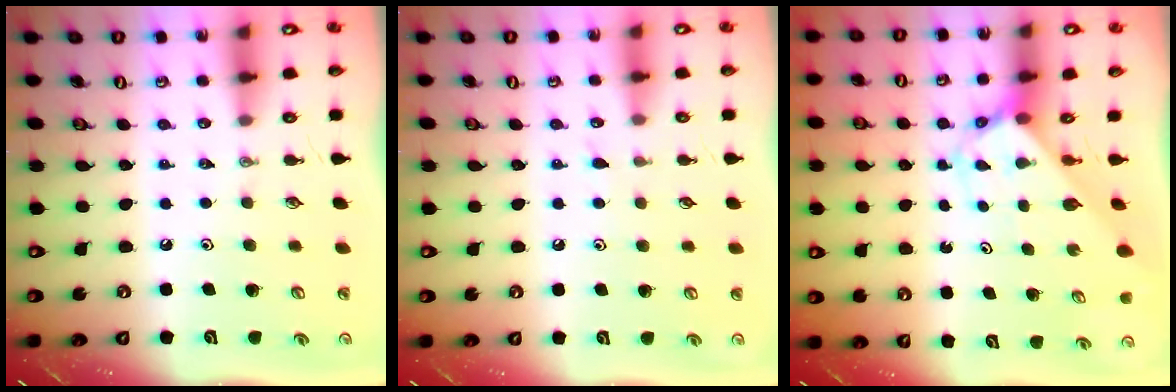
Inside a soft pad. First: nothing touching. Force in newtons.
{"total": 5.2, "press": 5.1, "slide": 0.6}
{"total": 2.7, "press": 2.7, "slide": 0.2}